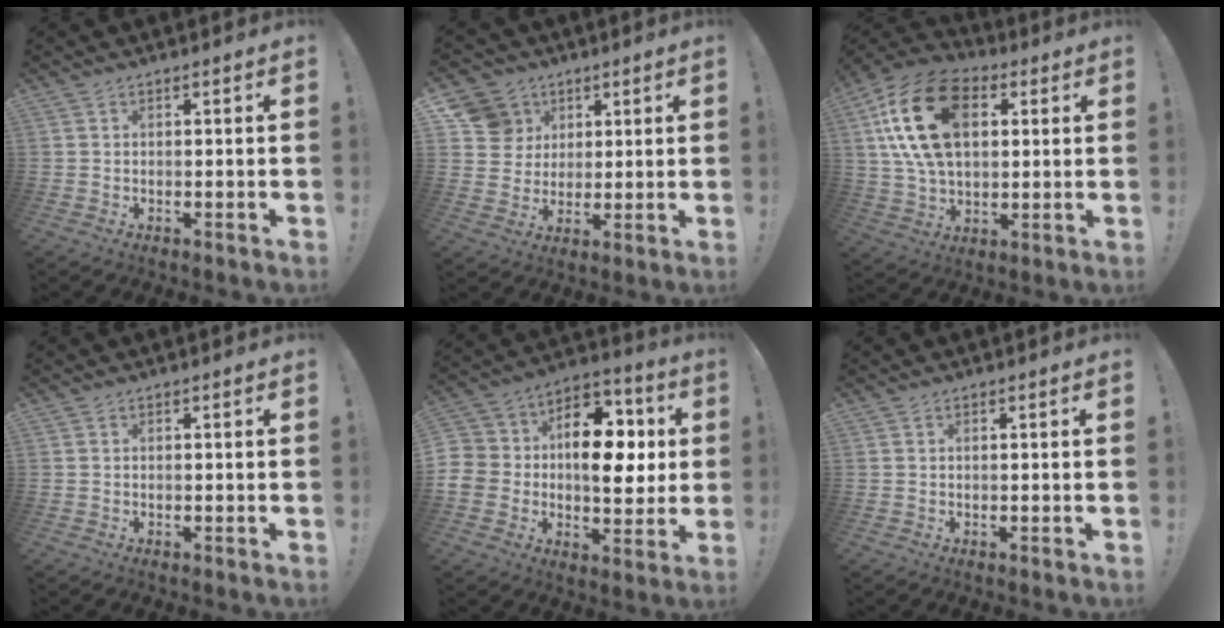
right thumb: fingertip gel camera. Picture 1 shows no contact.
{"total": 10.7, "force": [4.3, 9.6, 2.3], "torque": [-0.026, -0.018, 0.089]}
{"total": 21.8, "force": [6.2, 13.8, 15.7], "torque": [-0.300, -0.007, 0.111]}
{"total": 0.0}
{"total": 16.2, "force": [-0.4, 12.1, 10.8], "torque": [-0.156, 0.014, -0.007]}
{"total": 0.0}